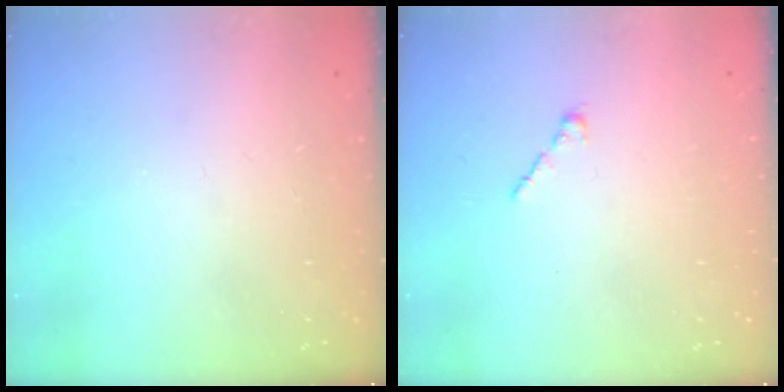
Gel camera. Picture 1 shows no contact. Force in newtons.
{"total": 1.7, "press": 1.7, "slide": 0.5}